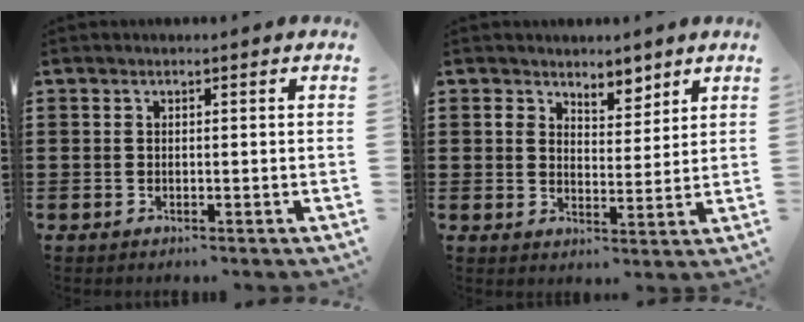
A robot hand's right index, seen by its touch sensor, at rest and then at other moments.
{"total": 3.8, "force": [3.3, 1.9, 0.7], "torque": [-0.019, 0.000, 0.059]}